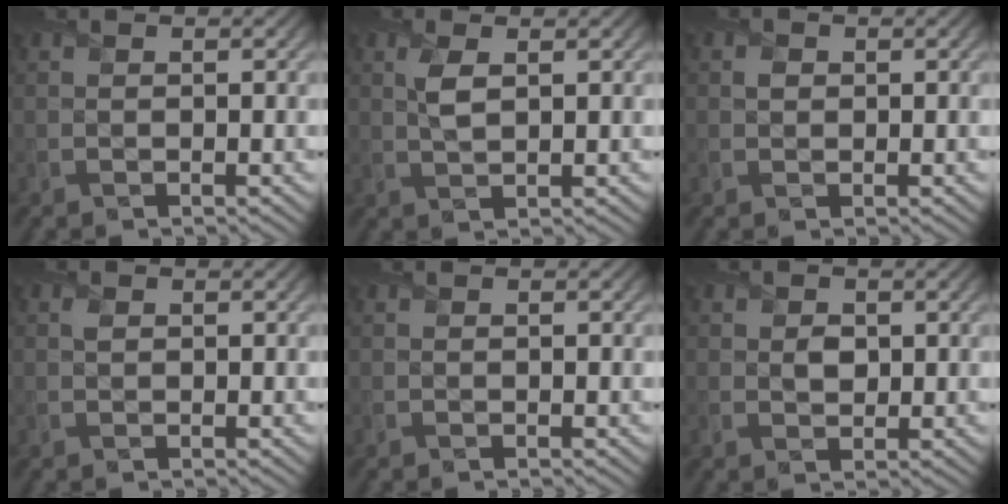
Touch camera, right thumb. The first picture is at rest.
{"total": 2.6, "force": [0.9, 1.1, 2.2], "torque": [-0.055, 0.001, 0.018]}
{"total": 1.1, "force": [0.2, 1.0, 0.3], "torque": [-0.007, -0.005, 0.001]}
{"total": 0.7, "force": [0.3, 0.5, 0.4], "torque": [-0.013, 0.001, 0.004]}
{"total": 0.0}
{"total": 2.0, "force": [0.4, 1.7, 1.1], "torque": [-0.023, -0.009, 0.006]}